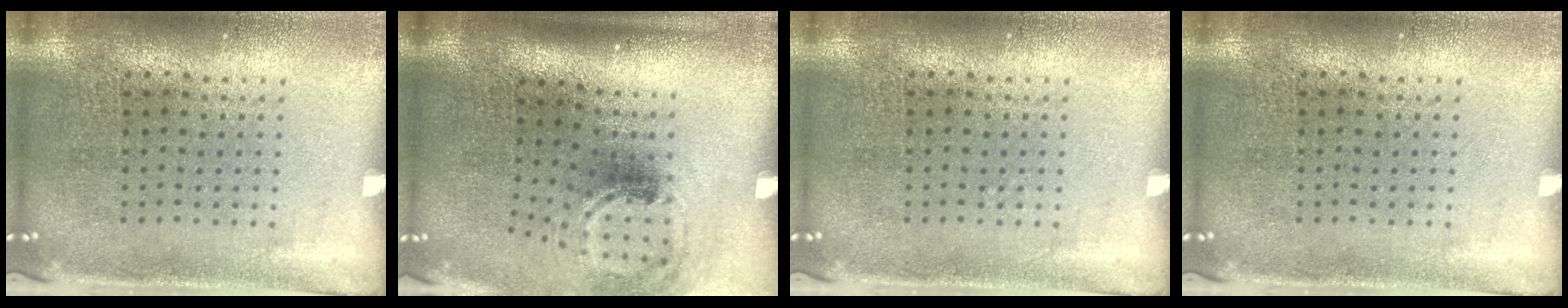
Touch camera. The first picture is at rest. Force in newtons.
{"total": 1.8, "press": 1.2, "slide": 1.4}
{"total": 0.0}
{"total": 0.0}